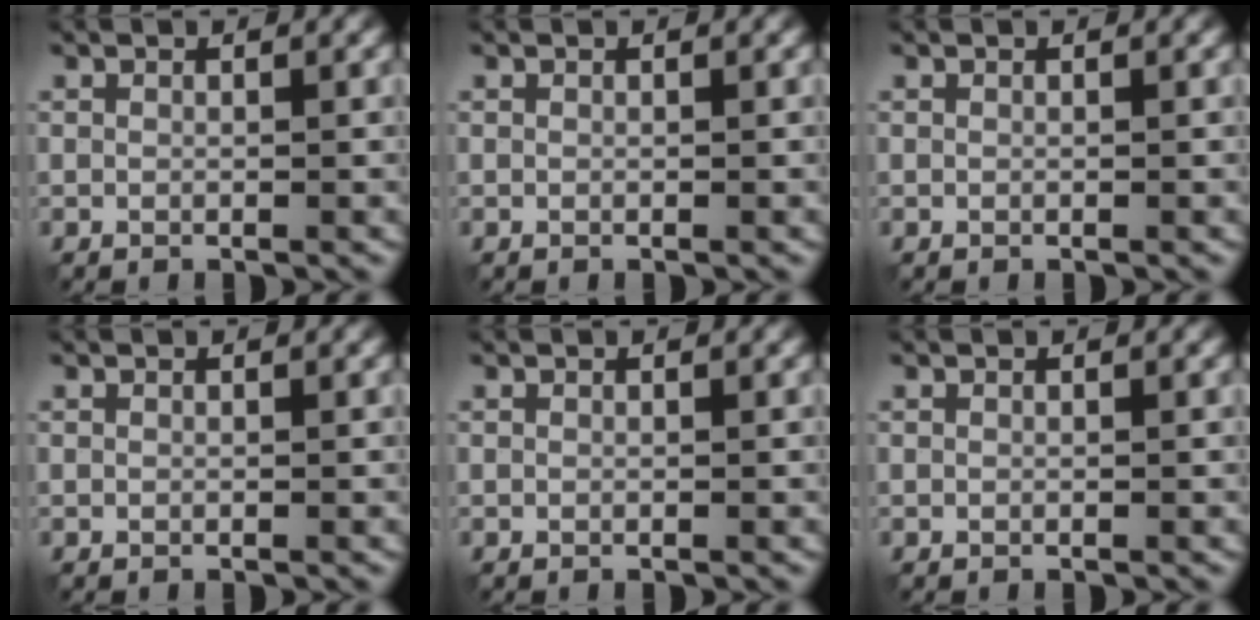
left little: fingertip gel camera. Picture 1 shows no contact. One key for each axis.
{"total": 0.0}
{"total": 0.0}
{"total": 0.0}
{"total": 0.0}
{"total": 0.0}